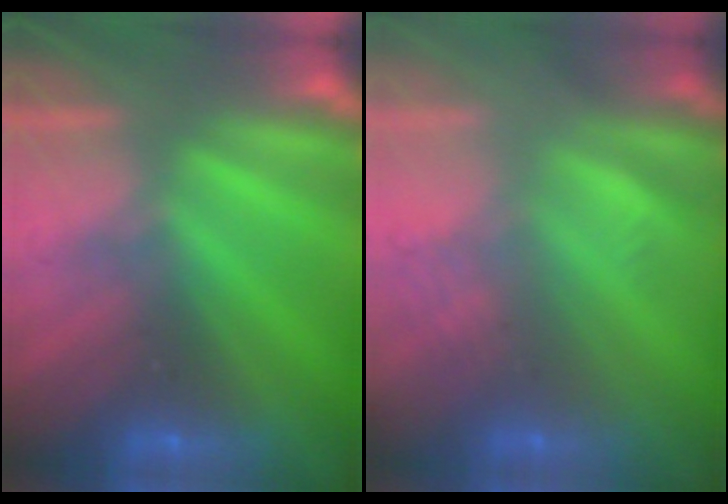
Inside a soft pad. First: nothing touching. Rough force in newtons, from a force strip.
{"total": 3.2}